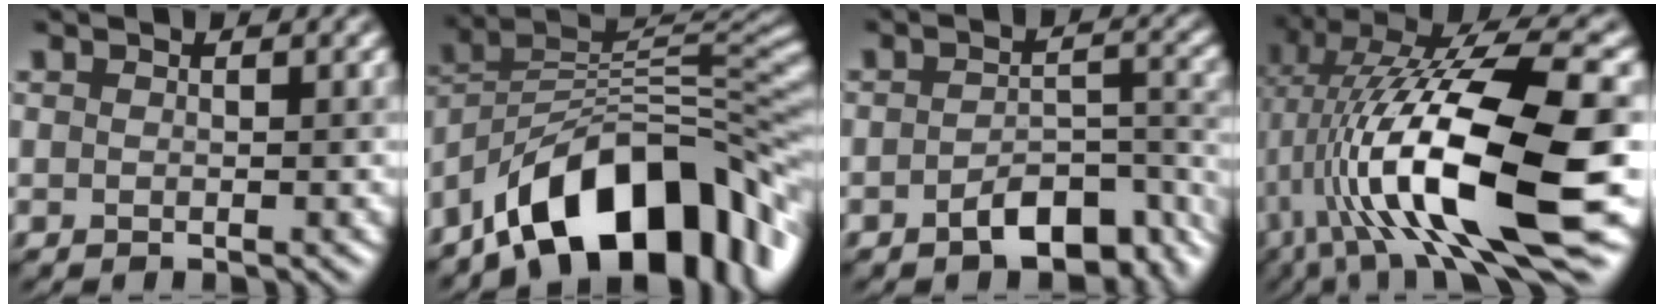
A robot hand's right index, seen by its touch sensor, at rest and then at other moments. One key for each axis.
{"total": 12.8, "fx": -7.5, "fy": 5.9, "fz": 8.5, "tx": -0.121, "ty": 0.032, "tz": -0.135}
{"total": 6.5, "fx": -4.1, "fy": 2.7, "fz": 4.3, "tx": -0.057, "ty": 0.011, "tz": -0.060}
{"total": 15.2, "fx": -1.8, "fy": 4.1, "fz": 14.6, "tx": -0.240, "ty": 0.022, "tz": -0.021}